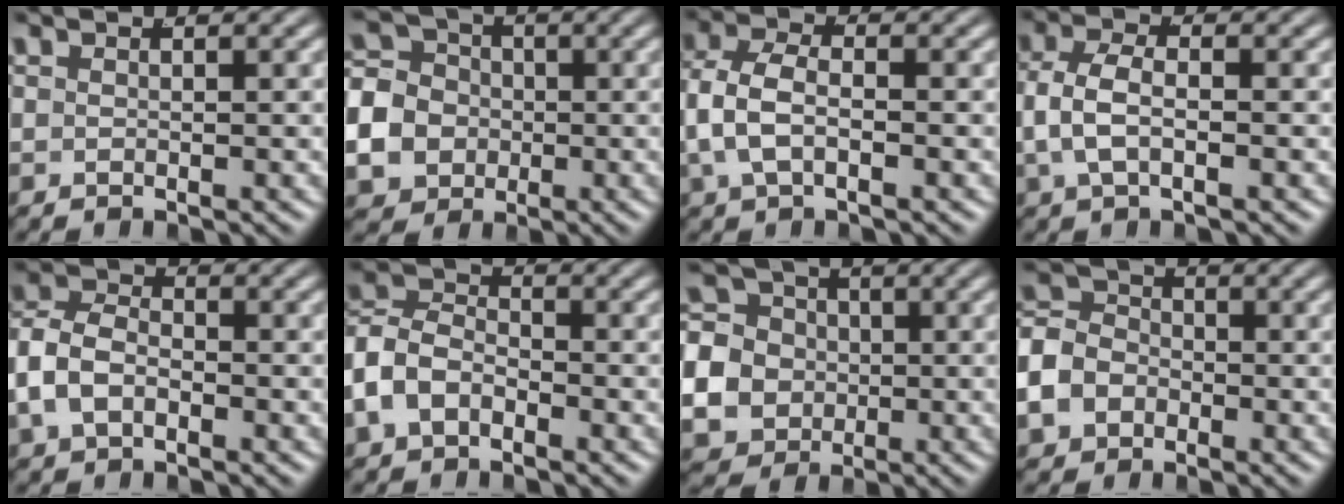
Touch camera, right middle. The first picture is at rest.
{"total": 9.5, "force": [-1.2, 8.6, 3.8], "torque": [-0.087, -0.024, -0.022]}
{"total": 4.9, "force": [0.0, 3.6, 3.3], "torque": [-0.082, -0.002, -0.002]}
{"total": 4.2, "force": [0.1, 2.7, 3.2], "torque": [-0.073, 0.000, 0.000]}
{"total": 6.2, "force": [-0.8, 5.2, 3.3], "torque": [-0.084, -0.005, -0.017]}
{"total": 7.6, "force": [-1.5, 6.8, 3.0], "torque": [-0.087, -0.010, -0.037]}
{"total": 12.3, "force": [-1.6, 11.3, 4.5], "torque": [-0.115, -0.040, -0.030]}
{"total": 6.9, "force": [-1.0, 6.3, 2.6], "torque": [-0.067, -0.010, -0.022]}